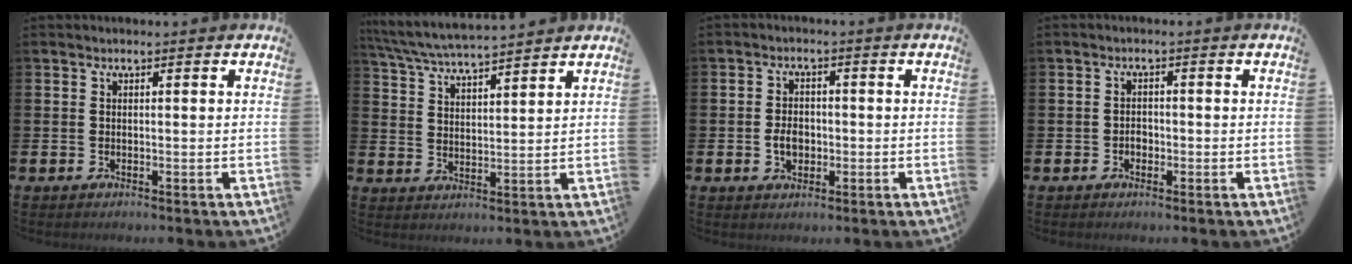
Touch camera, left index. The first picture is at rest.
{"total": 5.7, "force": [5.6, 0.2, 1.2], "torque": [-0.041, -0.033, 0.099]}
{"total": 3.0, "force": [-0.7, 2.3, 1.9], "torque": [-0.014, -0.006, -0.020]}
{"total": 1.5, "force": [-0.6, 1.1, 0.7], "torque": [-0.007, 0.001, -0.015]}